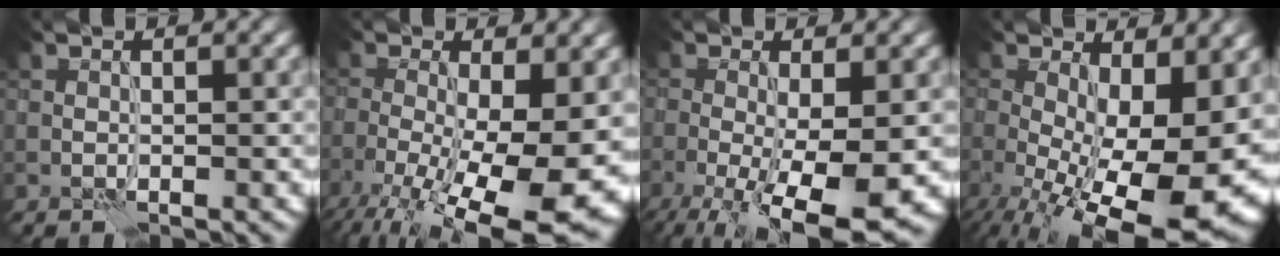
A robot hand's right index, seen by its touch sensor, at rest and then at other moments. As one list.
[{"total": 15.7, "force": [-5.3, 6.0, 13.6], "torque": [-0.223, -0.034, -0.069]}, {"total": 9.6, "force": [-3.5, 2.7, 8.5], "torque": [-0.142, -0.015, -0.056]}, {"total": 16.6, "force": [-2.9, 7.6, 14.5], "torque": [-0.202, -0.047, -0.009]}]